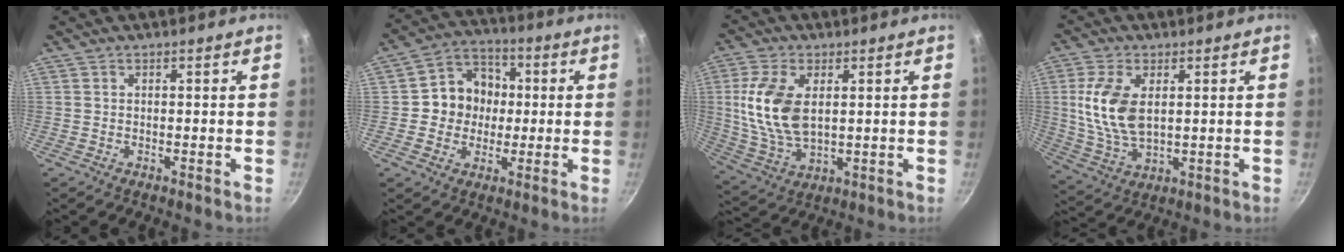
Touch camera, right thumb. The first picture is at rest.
{"total": 10.4, "force": [0.3, 9.4, 4.5], "torque": [-0.028, 0.018, -0.012]}
{"total": 13.3, "force": [2.2, 7.5, 10.8], "torque": [-0.211, -0.011, 0.050]}
{"total": 11.0, "force": [1.9, 6.1, 9.0], "torque": [-0.179, -0.012, 0.042]}